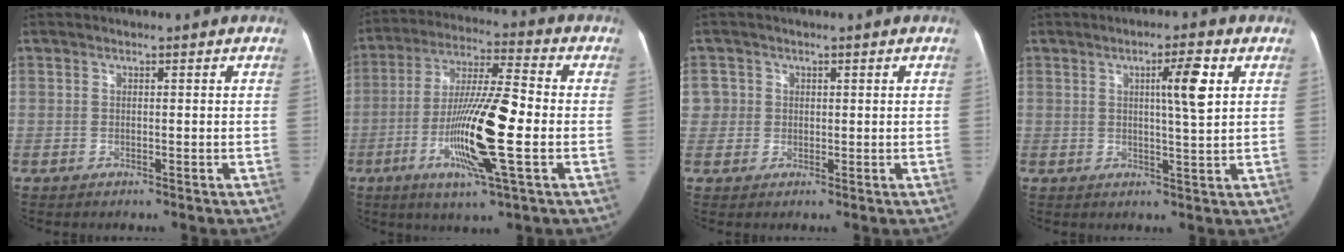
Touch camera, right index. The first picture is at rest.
{"total": 15.2, "force": [-3.6, 0.7, 14.8], "torque": [-0.278, -0.008, -0.067]}
{"total": 3.0, "force": [0.6, 2.9, -0.1], "torque": [0.023, 0.013, 0.012]}
{"total": 5.8, "force": [1.9, -0.1, 5.4], "torque": [-0.080, 0.002, 0.028]}